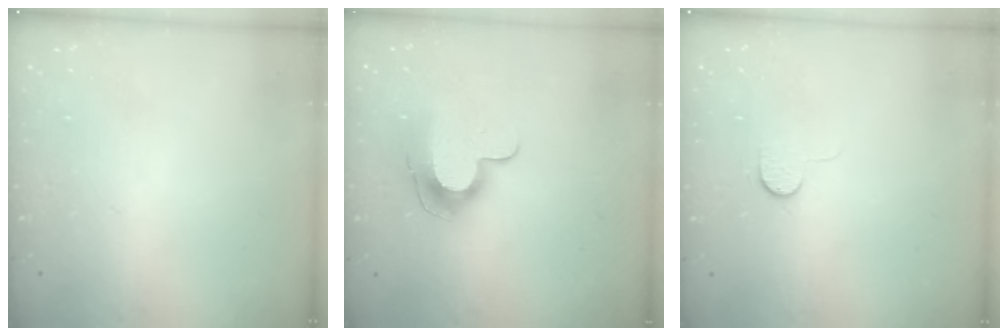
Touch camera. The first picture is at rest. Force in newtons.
{"total": 10.2, "press": 10.2, "slide": 0.1}
{"total": 5.0, "press": 5.0, "slide": 0.5}